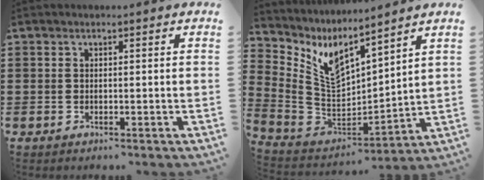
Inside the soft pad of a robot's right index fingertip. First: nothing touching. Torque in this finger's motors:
{"motor_torque": [0.64, 1.50, 0.45, 0.06]}